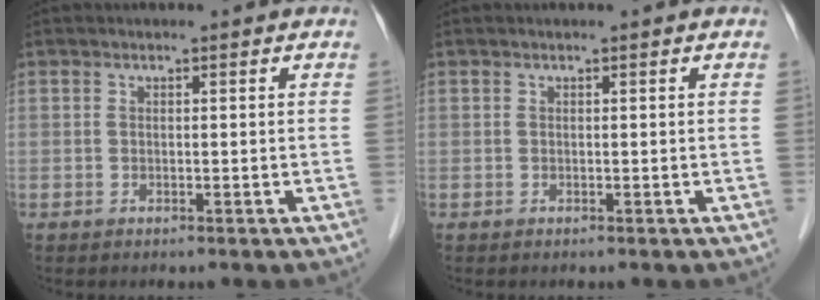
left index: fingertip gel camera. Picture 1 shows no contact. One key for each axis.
{"total": 0.0}